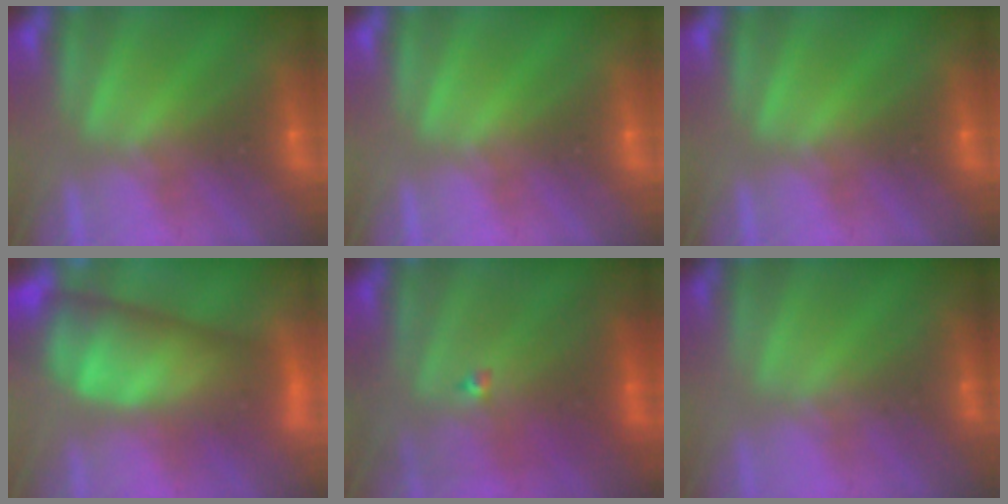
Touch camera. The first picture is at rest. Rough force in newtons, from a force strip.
{"total": 0.0}
{"total": 0.0}
{"total": 9.6}
{"total": 4.5}
{"total": 1.4}